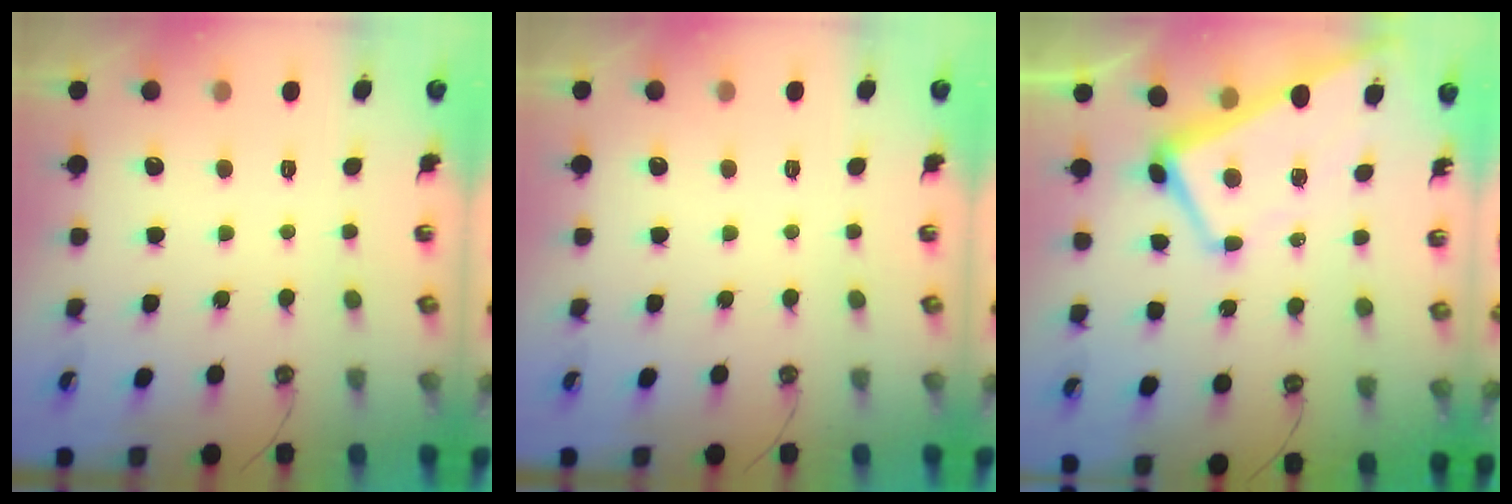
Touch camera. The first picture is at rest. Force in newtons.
{"total": 0.0}
{"total": 0.8, "press": 0.2, "slide": 0.8}